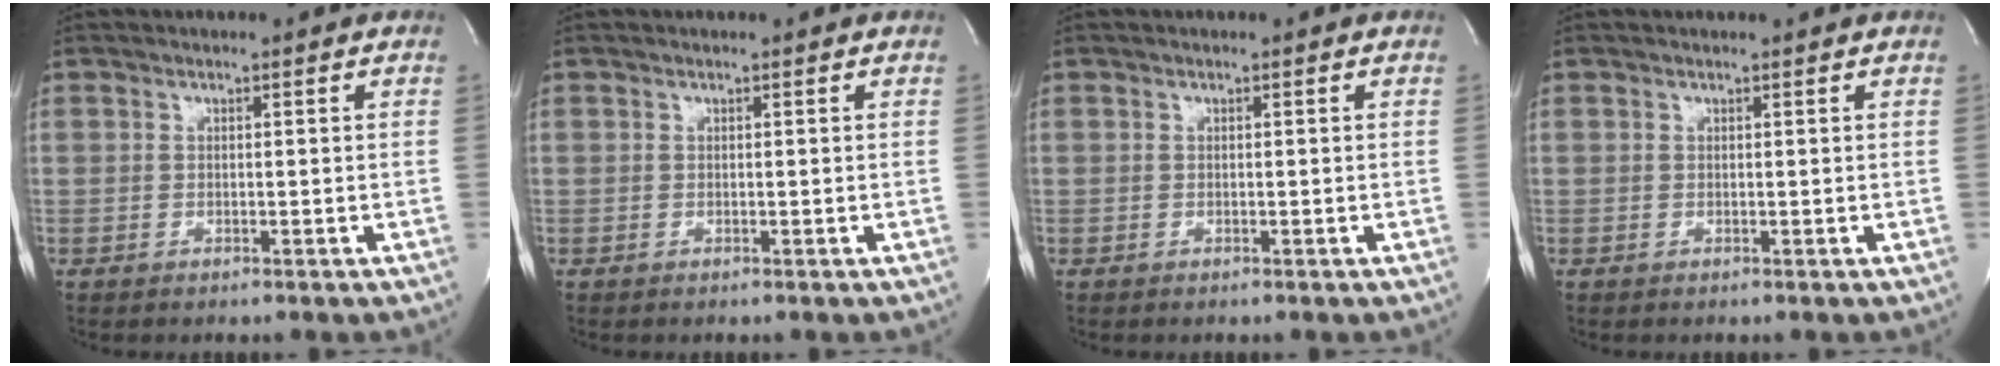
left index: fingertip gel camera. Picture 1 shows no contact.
{"total": 0.0}
{"total": 0.0}
{"total": 0.7, "force": [0.7, -0.1, 0.1], "torque": [-0.005, -0.001, 0.009]}